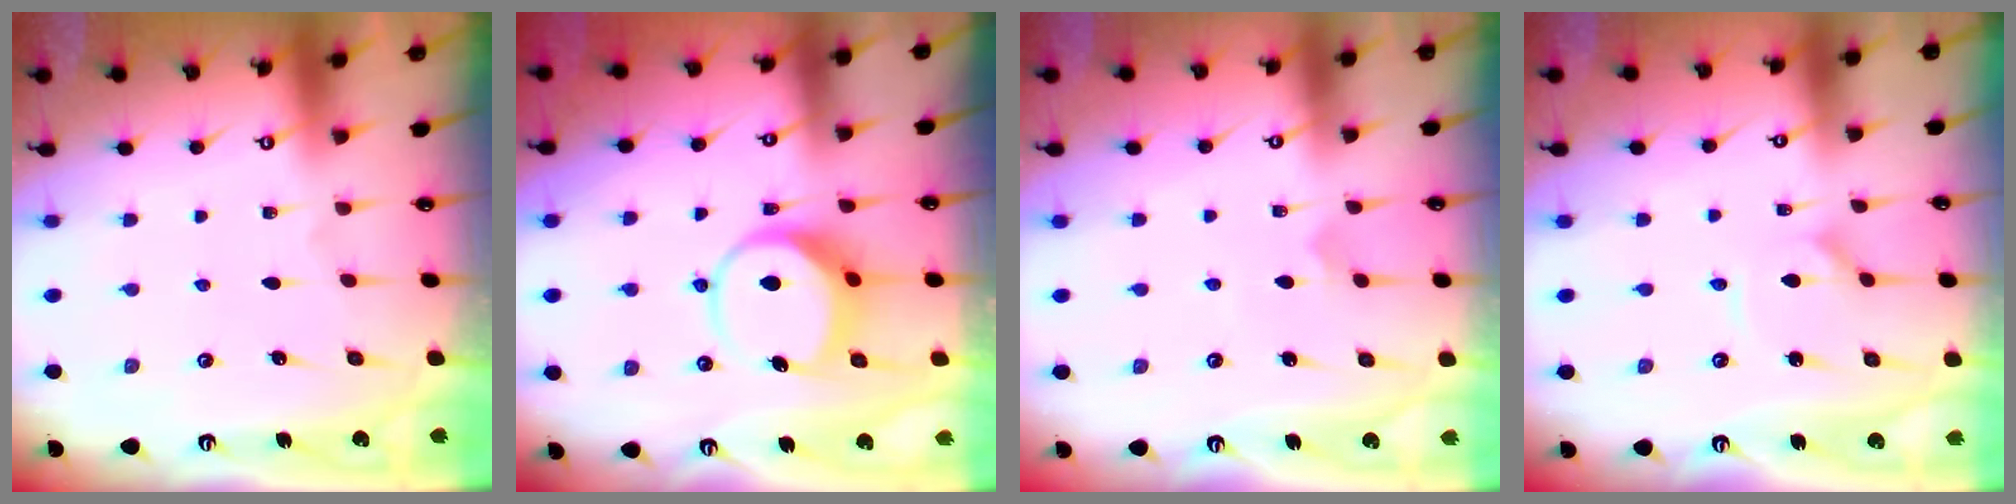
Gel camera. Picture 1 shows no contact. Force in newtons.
{"total": 7.4, "press": 7.4, "slide": 1.0}
{"total": 4.8, "press": 4.8, "slide": 0.3}
{"total": 2.2, "press": 2.2, "slide": 0.4}